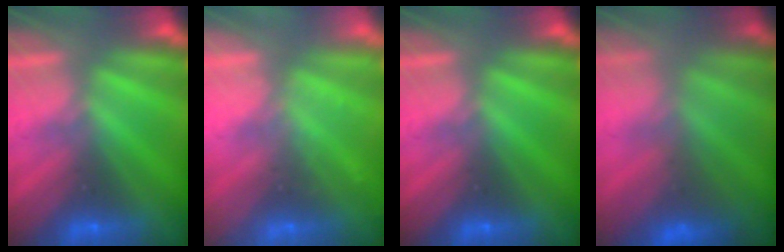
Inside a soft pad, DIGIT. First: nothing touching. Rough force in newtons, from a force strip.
{"total": 2.3}
{"total": 0.0}
{"total": 3.6}